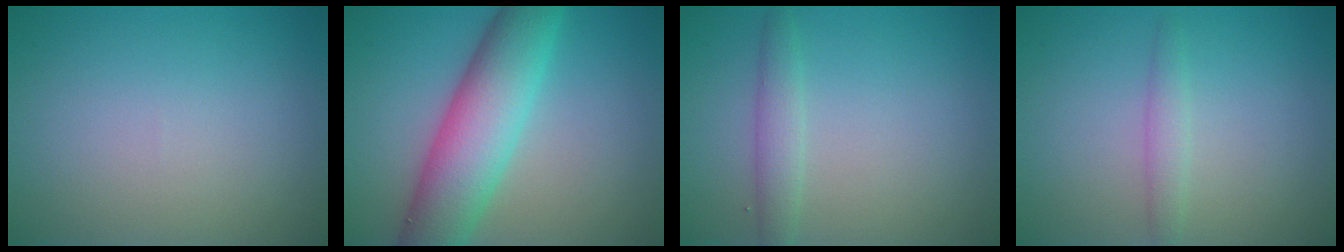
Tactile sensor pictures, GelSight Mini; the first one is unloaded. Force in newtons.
{"total": 8.3, "press": 8.3, "slide": 0.1}
{"total": 2.0, "press": 2.0, "slide": 0.2}
{"total": 1.5, "press": 1.5, "slide": 0.1}